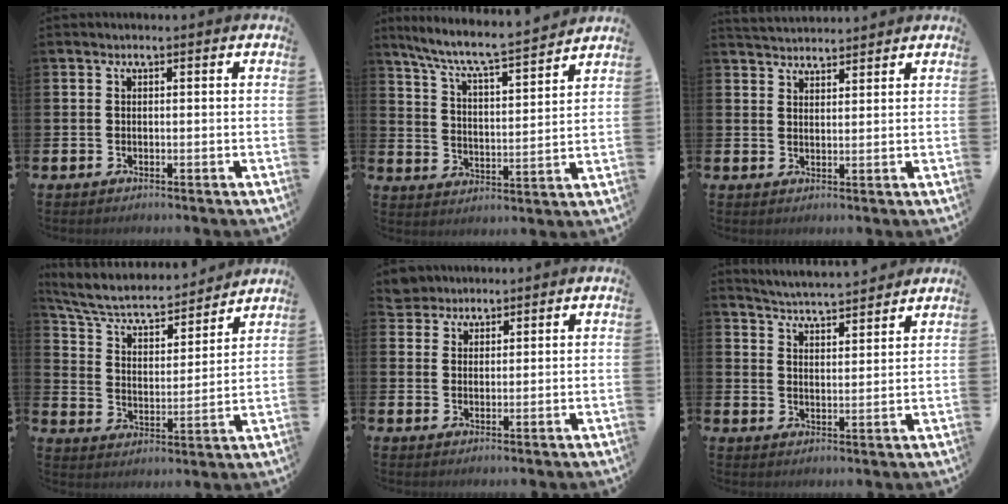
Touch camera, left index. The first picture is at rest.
{"total": 7.7, "force": [7.2, 0.3, 2.7], "torque": [-0.083, -0.058, 0.120]}
{"total": 3.2, "force": [3.2, 0.4, -0.1], "torque": [-0.004, -0.015, 0.059]}
{"total": 7.0, "force": [6.3, 2.2, 2.2], "torque": [-0.079, -0.045, 0.105]}
{"total": 4.0, "force": [3.8, 1.4, -0.2], "torque": [0.001, -0.013, 0.069]}
{"total": 5.0, "force": [5.0, 0.0, 0.1], "torque": [-0.022, -0.034, 0.088]}